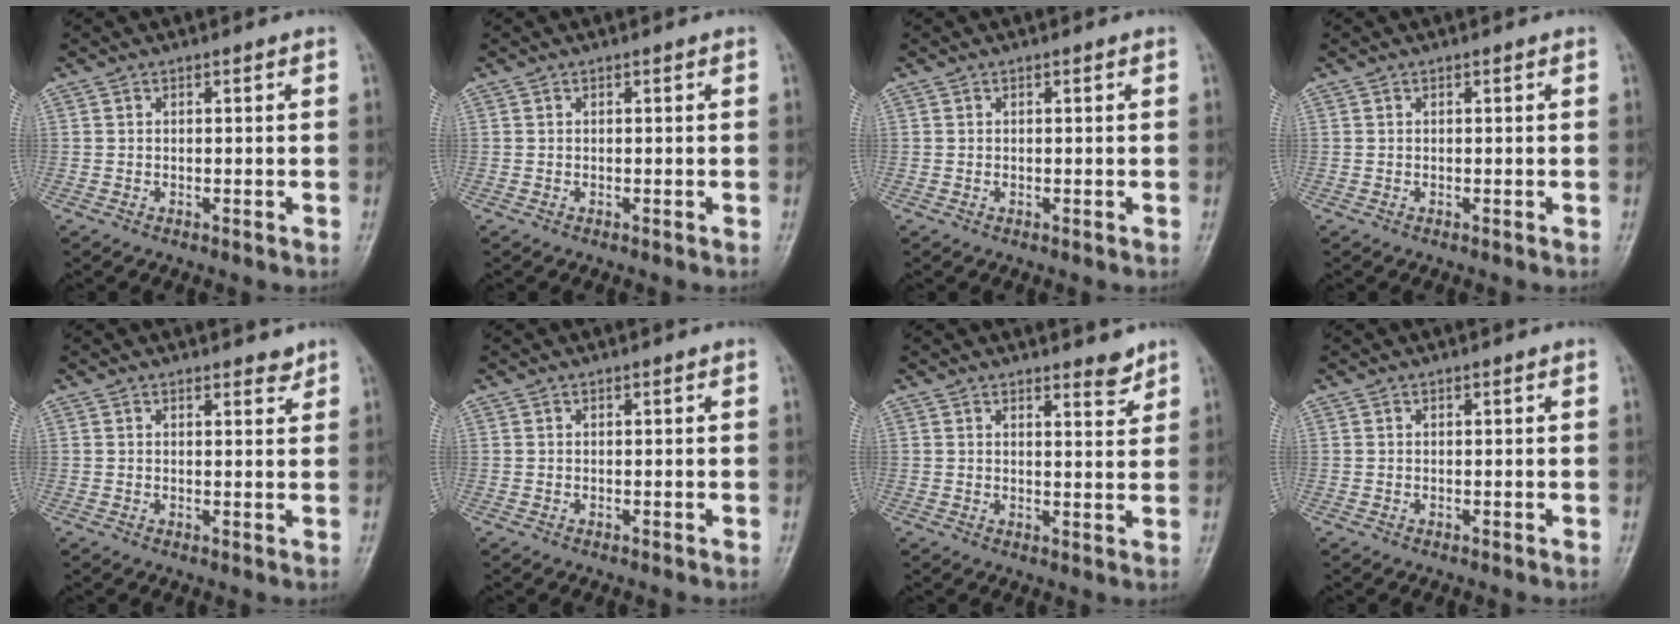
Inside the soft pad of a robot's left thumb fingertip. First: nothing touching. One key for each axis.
{"total": 0.0}
{"total": 0.5, "fx": 0.1, "fy": 0.2, "fz": 0.5, "tx": -0.006, "ty": 0.003, "tz": 0.004}
{"total": 0.0}
{"total": 1.9, "fx": 1.6, "fy": 0.7, "fz": 0.8, "tx": 0.000, "ty": -0.012, "tz": 0.020}
{"total": 0.0}
{"total": 3.3, "fx": 2.7, "fy": 1.0, "fz": 1.6, "tx": -0.011, "ty": -0.023, "tz": 0.038}
{"total": 0.0}